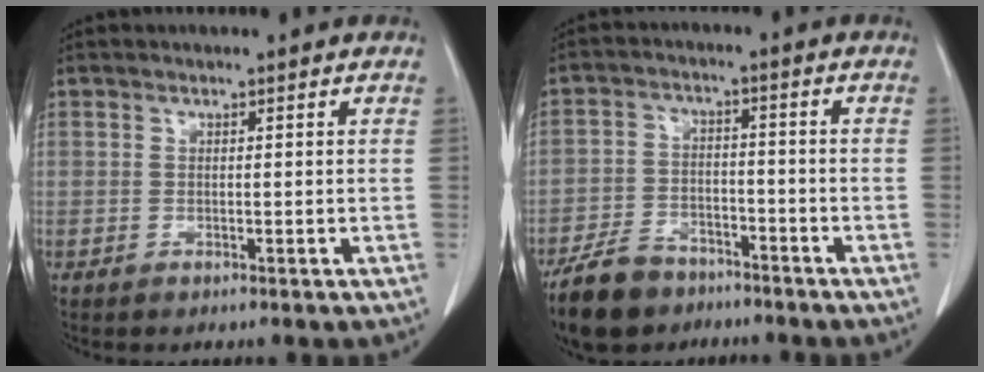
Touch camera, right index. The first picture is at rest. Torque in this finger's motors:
{"motor_torque": [-0.19, -0.30, -0.68, -0.21]}